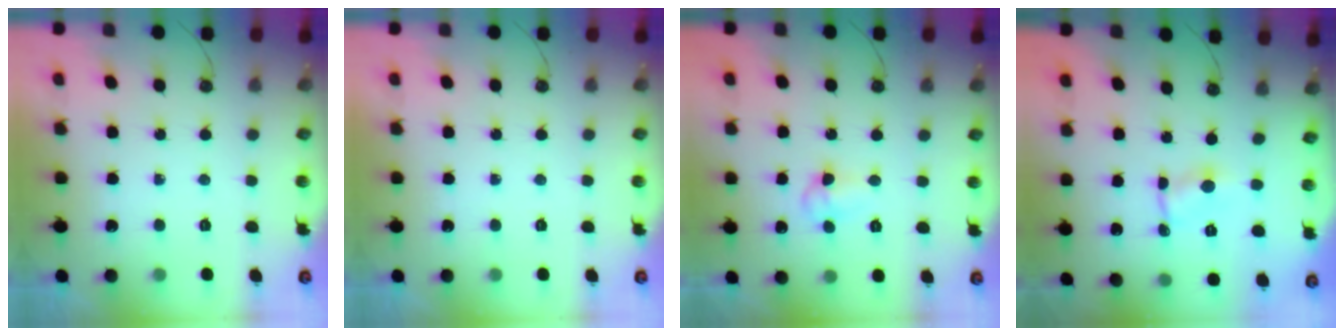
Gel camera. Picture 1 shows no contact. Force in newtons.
{"total": 0.0}
{"total": 6.2, "press": 5.0, "slide": 3.7}
{"total": 0.7, "press": 0.6, "slide": 0.1}